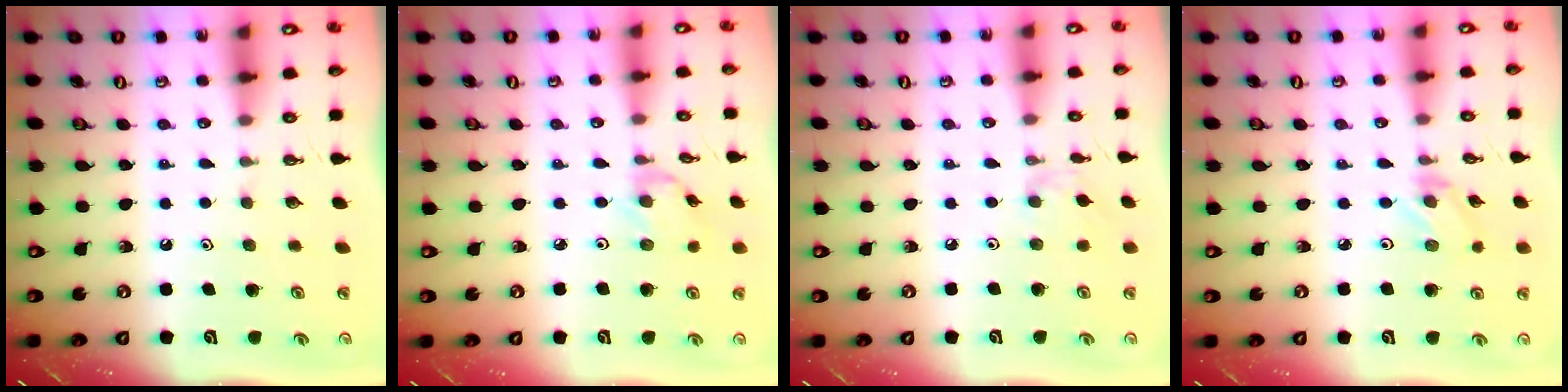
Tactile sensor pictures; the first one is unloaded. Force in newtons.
{"total": 1.2, "press": 1.1, "slide": 0.3}
{"total": 1.3, "press": 1.2, "slide": 0.4}
{"total": 2.1, "press": 2.0, "slide": 0.4}